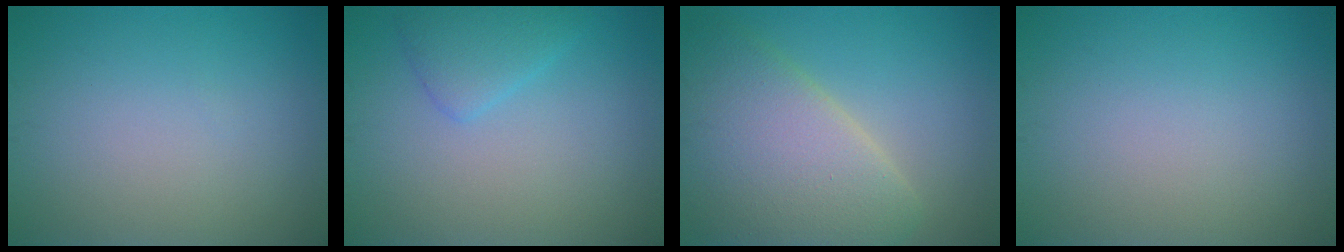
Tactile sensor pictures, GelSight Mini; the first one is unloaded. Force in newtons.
{"total": 2.3, "press": 2.3, "slide": 0.2}
{"total": 8.5, "press": 8.5, "slide": 0.6}
{"total": 0.0}